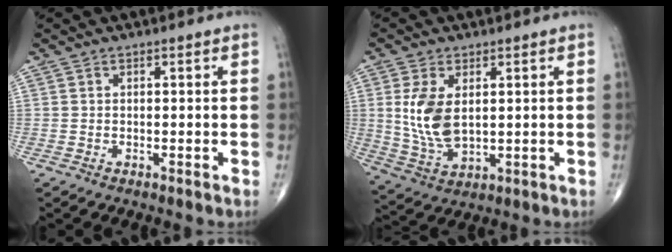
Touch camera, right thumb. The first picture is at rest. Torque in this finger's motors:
{"motor_torque": [-0.53, 0.42, 0.72, 0.16, 0.04]}